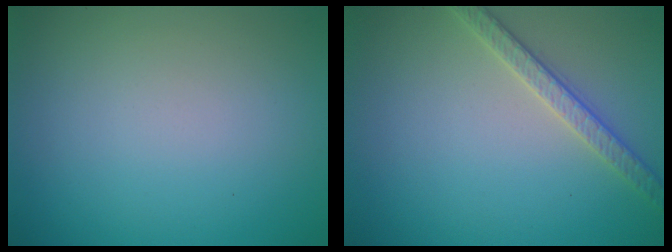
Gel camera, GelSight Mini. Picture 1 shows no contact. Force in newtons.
{"total": 2.6, "press": 2.6, "slide": 0.5}